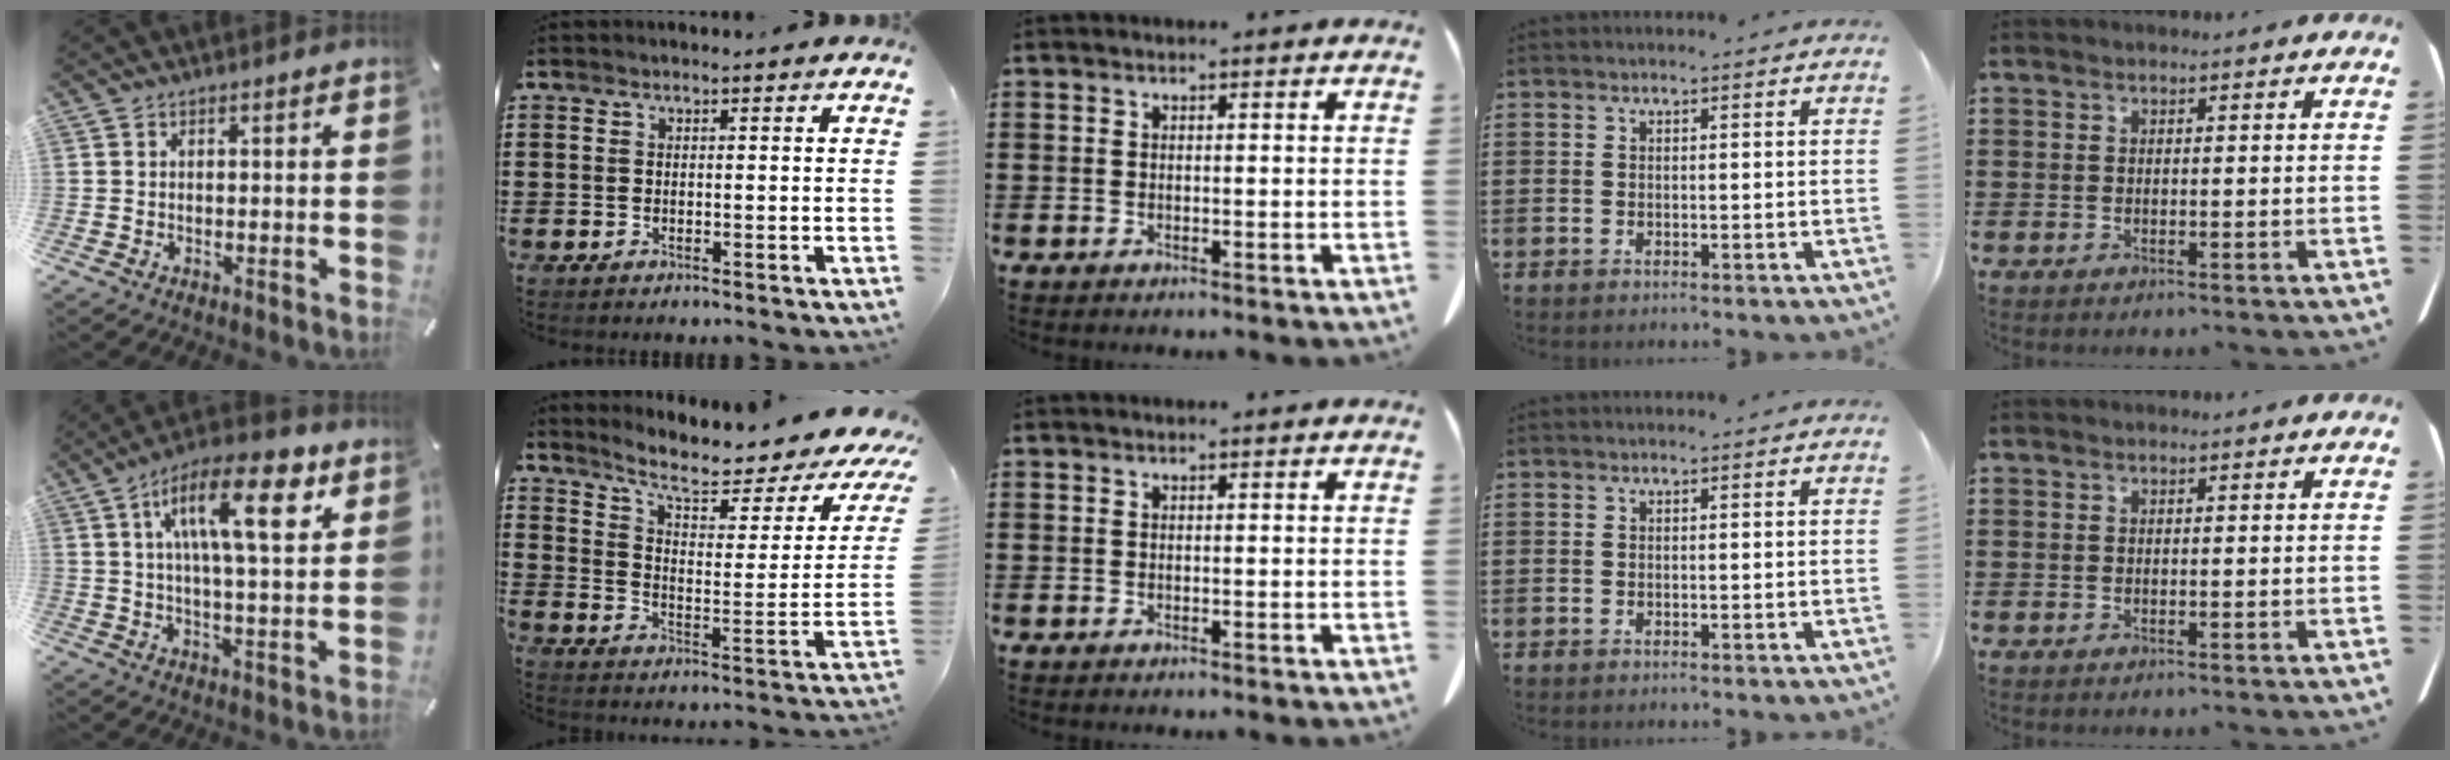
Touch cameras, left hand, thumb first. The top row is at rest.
{"thumb": {"total": 16.8, "force": [7.6, 5.8, 13.9], "torque": [-0.219, -0.017, 0.115]}, "index": {"total": 8.1, "force": [6.1, 1.7, 5.1], "torque": [-0.108, -0.039, 0.097]}}